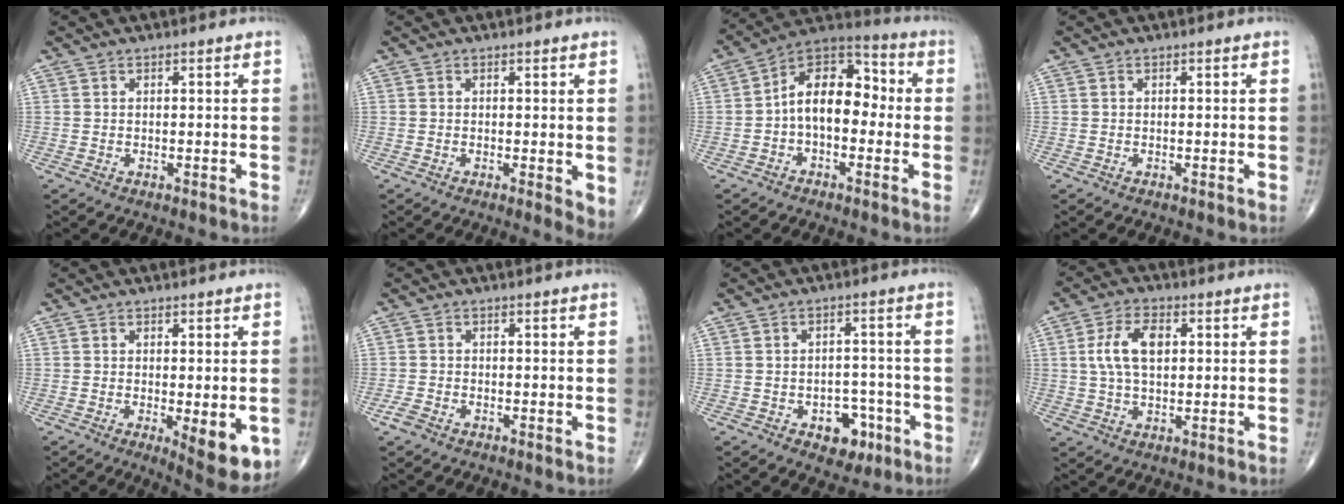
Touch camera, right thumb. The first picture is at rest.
{"total": 3.4, "force": [-0.1, 1.2, 3.1], "torque": [-0.040, -0.010, -0.005]}
{"total": 12.9, "force": [-0.9, 8.0, 10.0], "torque": [-0.128, 0.045, -0.031]}
{"total": 0.0}
{"total": 8.7, "force": [-2.3, 2.9, 7.9], "torque": [-0.098, -0.020, -0.026]}
{"total": 2.1, "force": [-1.4, 1.1, 1.1], "torque": [-0.034, 0.002, -0.028]}
{"total": 7.0, "force": [-3.3, 4.8, 4.0], "torque": [-0.020, 0.030, -0.039]}
{"total": 8.2, "force": [1.5, 4.5, 6.7], "torque": [-0.128, 0.008, 0.027]}